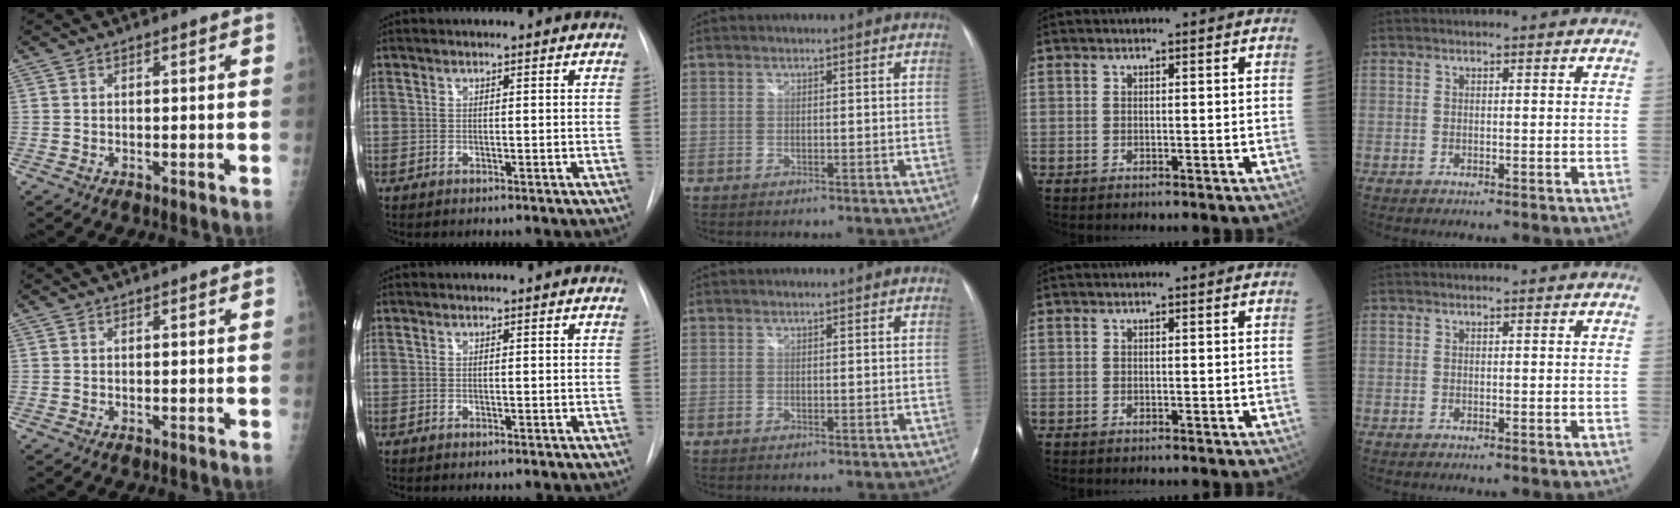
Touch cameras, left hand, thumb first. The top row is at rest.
{}